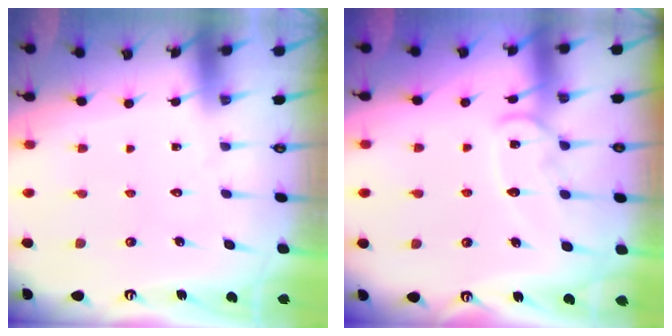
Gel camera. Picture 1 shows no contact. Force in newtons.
{"total": 11.4, "press": 11.4, "slide": 1.0}